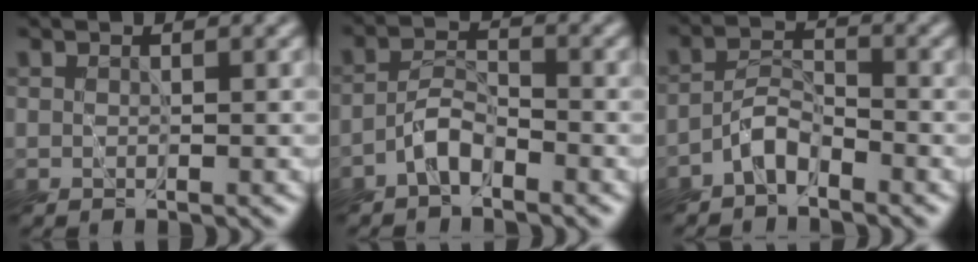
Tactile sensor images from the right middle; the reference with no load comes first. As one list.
[{"total": 2.8, "force": [-2.1, 1.0, 1.4], "torque": [-0.027, 0.009, -0.050]}, {"total": 2.9, "force": [-2.3, 1.1, 1.2], "torque": [-0.023, 0.008, -0.056]}]